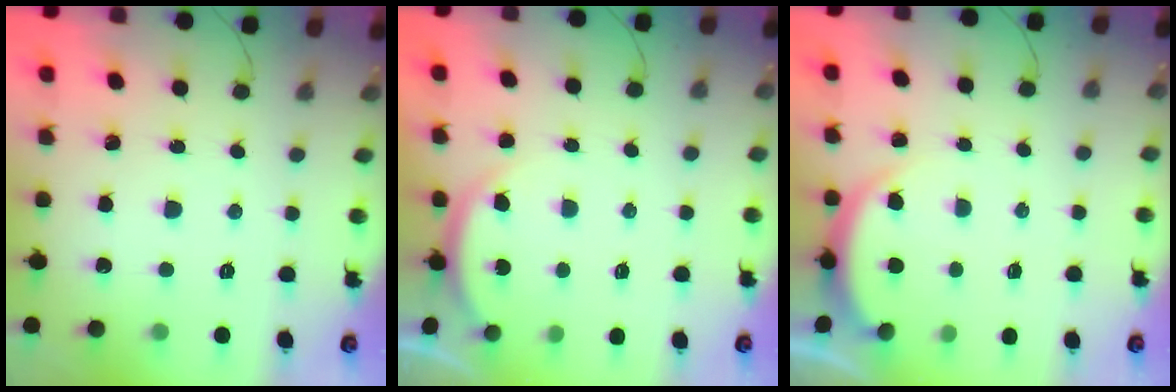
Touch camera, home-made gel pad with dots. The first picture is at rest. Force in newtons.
{"total": 2.8, "press": 2.8, "slide": 0.6}
{"total": 2.5, "press": 2.5, "slide": 0.5}